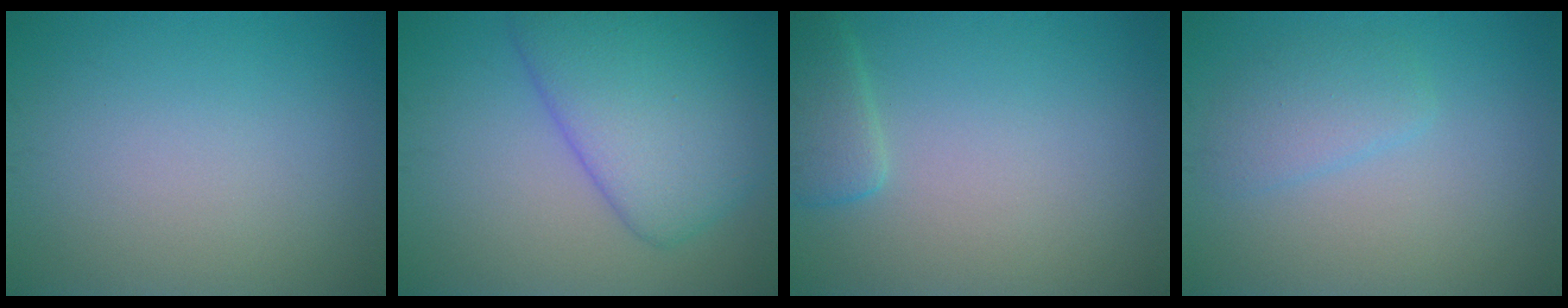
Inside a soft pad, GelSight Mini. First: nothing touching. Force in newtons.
{"total": 7.8, "press": 7.8, "slide": 0.5}
{"total": 2.4, "press": 2.4, "slide": 0.2}
{"total": 2.1, "press": 2.1, "slide": 0.2}